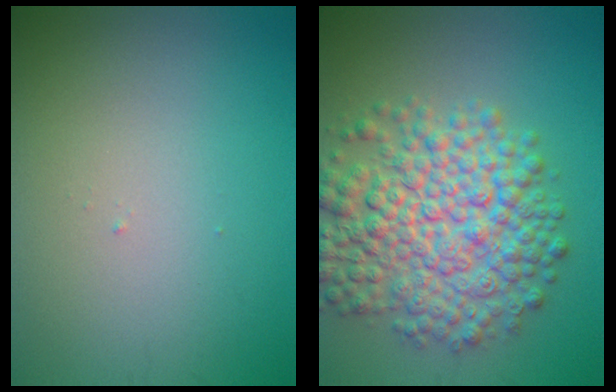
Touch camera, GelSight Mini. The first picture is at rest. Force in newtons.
{"total": 8.9, "press": 8.9, "slide": 0.2}